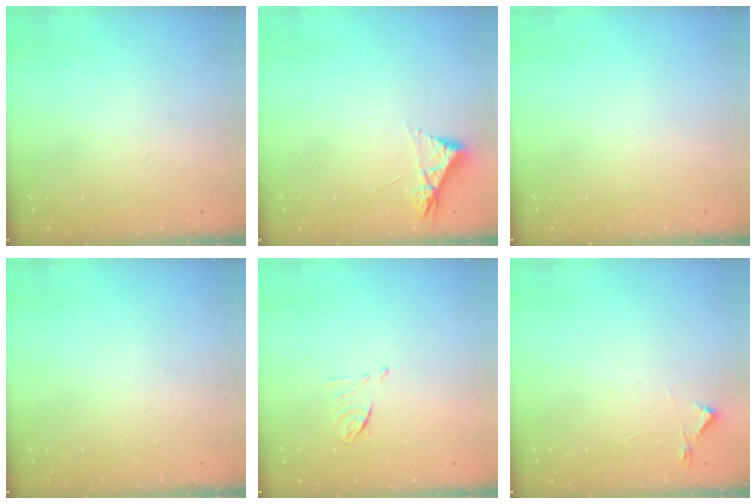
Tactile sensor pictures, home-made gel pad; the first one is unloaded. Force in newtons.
{"total": 4.5, "press": 4.4, "slide": 0.5}
{"total": 0.0}
{"total": 0.0}
{"total": 5.1, "press": 5.0, "slide": 1.1}
{"total": 2.7, "press": 2.6, "slide": 0.4}